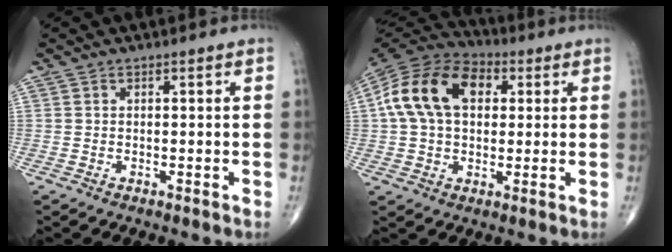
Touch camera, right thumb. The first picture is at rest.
{"total": 16.7, "force": [3.4, 11.2, 11.9], "torque": [-0.208, 0.023, 0.052]}